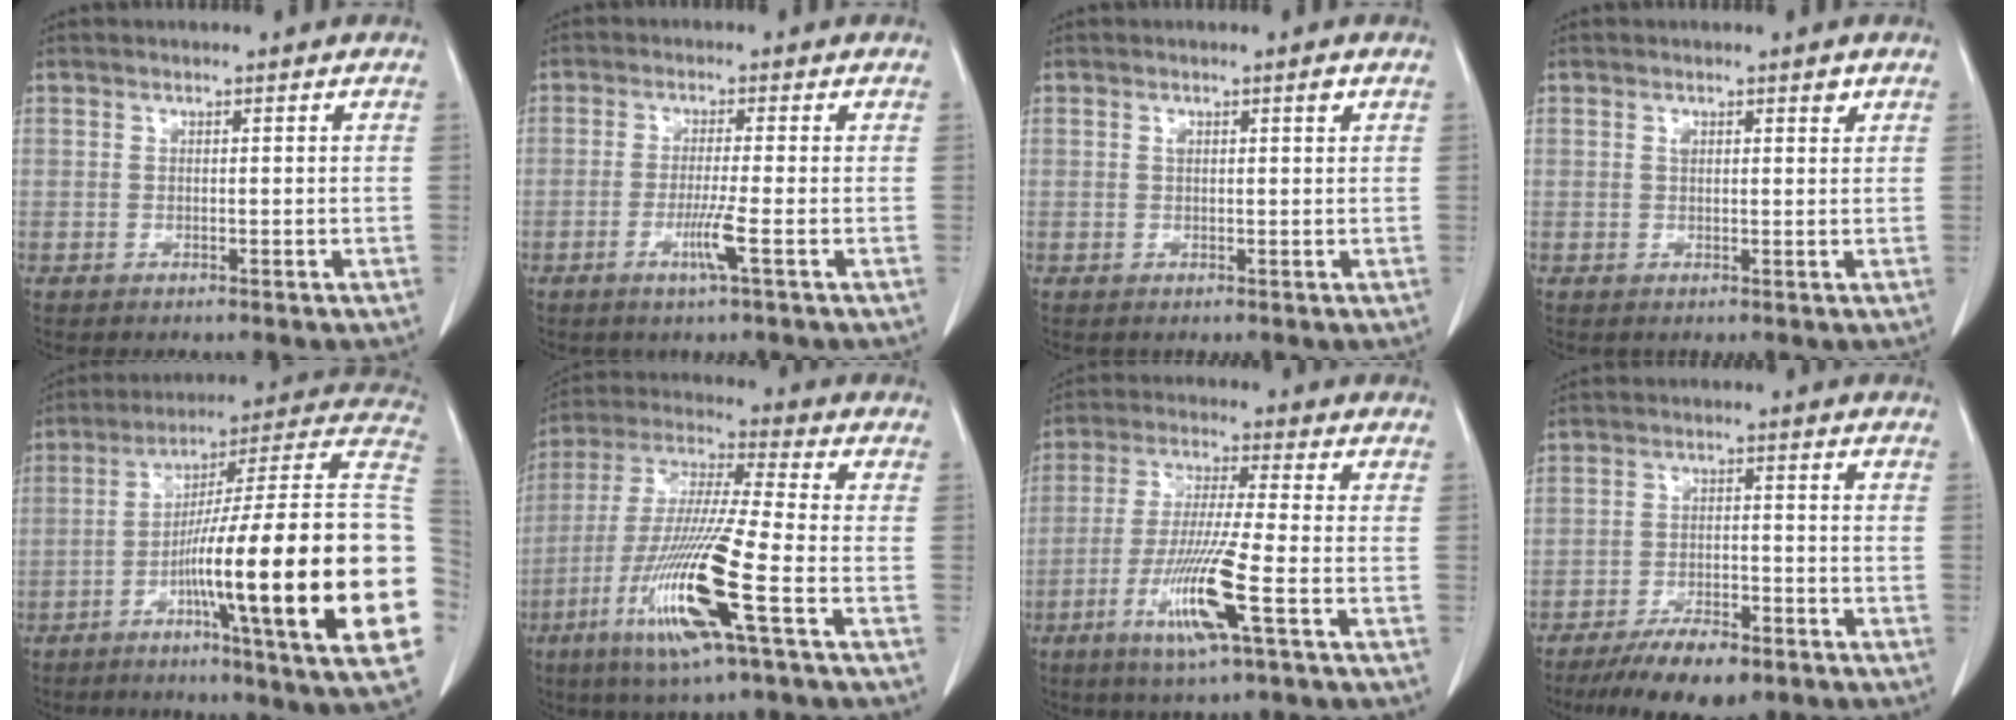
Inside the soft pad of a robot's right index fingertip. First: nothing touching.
{"total": 3.9, "force": [-1.4, -0.7, 3.5], "torque": [-0.071, -0.009, -0.029]}
{"total": 1.4, "force": [0.7, 0.3, 1.2], "torque": [-0.021, 0.009, 0.014]}
{"total": 1.7, "force": [1.0, 0.7, 1.2], "torque": [-0.018, 0.007, 0.016]}
{"total": 29.5, "force": [-5.5, 0.5, 29.0], "torque": [-0.337, 0.000, -0.100]}
{"total": 16.3, "force": [-6.4, -0.2, 15.0], "torque": [-0.312, -0.022, -0.122]}
{"total": 10.9, "force": [-4.3, -0.5, 10.1], "torque": [-0.200, -0.020, -0.083]}
{"total": 8.9, "force": [-6.5, 2.6, 5.4], "torque": [-0.088, -0.012, -0.108]}